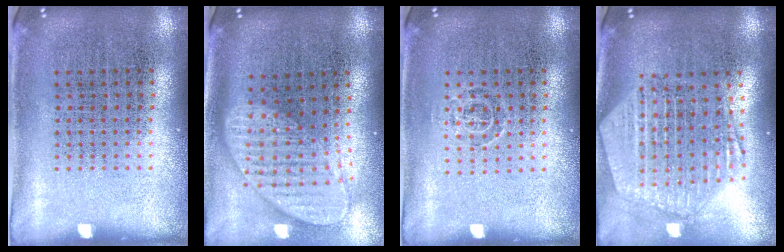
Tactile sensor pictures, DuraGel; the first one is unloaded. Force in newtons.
{"total": 2.0, "press": 1.6, "slide": 1.2}
{"total": 0.7, "press": 0.5, "slide": 0.6}
{"total": 2.6, "press": 2.2, "slide": 1.3}